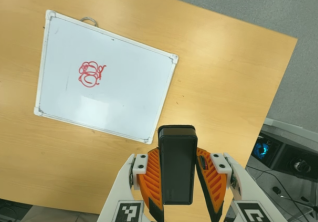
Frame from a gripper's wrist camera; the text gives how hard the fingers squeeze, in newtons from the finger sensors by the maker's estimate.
{"total": 6.0, "left": 4.8, "right": 7.2}